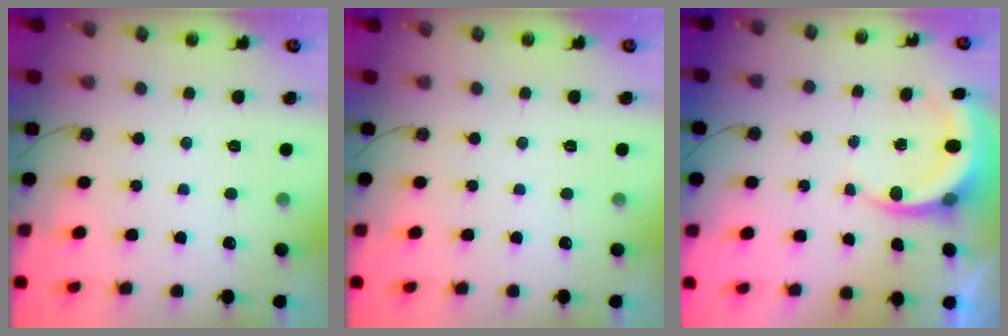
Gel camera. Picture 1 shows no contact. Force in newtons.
{"total": 0.0}
{"total": 5.3, "press": 5.3, "slide": 0.3}